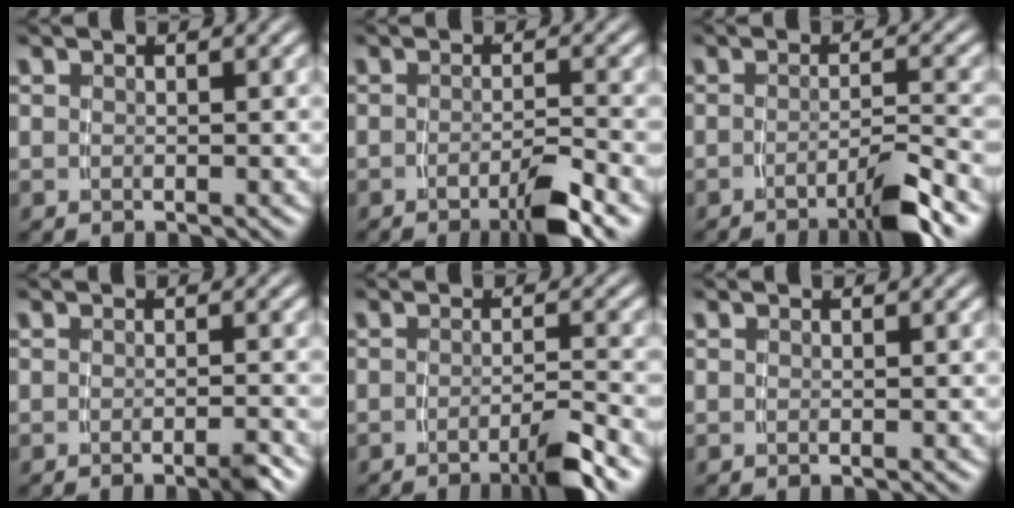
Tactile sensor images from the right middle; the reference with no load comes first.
{"total": 3.7, "force": [-2.5, 0.1, 2.8], "torque": [-0.036, 0.000, -0.045]}
{"total": 4.5, "force": [-3.0, 0.0, 3.3], "torque": [-0.039, 0.001, -0.056]}
{"total": 1.6, "force": [-1.2, -0.1, 1.1], "torque": [-0.010, 0.009, -0.028]}
{"total": 3.9, "force": [-2.7, 0.0, 2.9], "torque": [-0.036, 0.000, -0.049]}
{"total": 0.0}